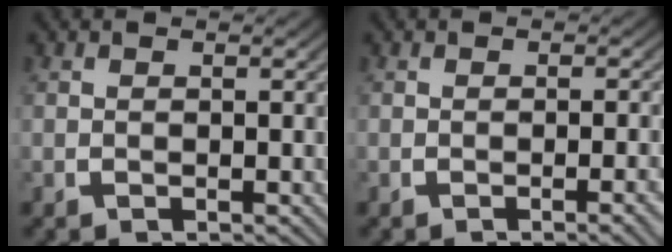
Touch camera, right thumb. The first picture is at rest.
{"total": 1.1, "force": [-0.4, 0.1, 1.0], "torque": [-0.016, 0.001, -0.004]}